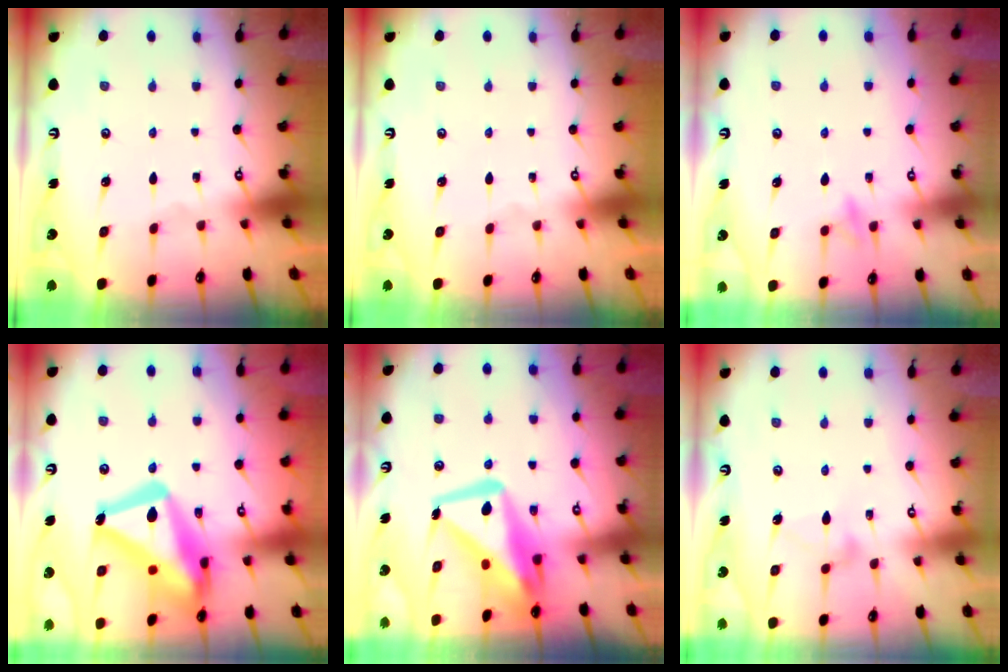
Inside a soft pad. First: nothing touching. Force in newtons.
{"total": 0.0}
{"total": 7.6, "press": 7.5, "slide": 0.8}
{"total": 21.2, "press": 21.1, "slide": 2.1}
{"total": 14.9, "press": 14.8, "slide": 1.3}
{"total": 10.6, "press": 10.6, "slide": 0.3}